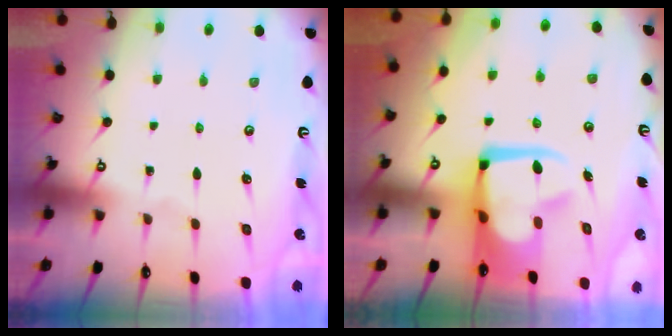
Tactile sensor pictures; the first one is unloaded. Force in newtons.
{"total": 7.1, "press": 7.0, "slide": 1.2}